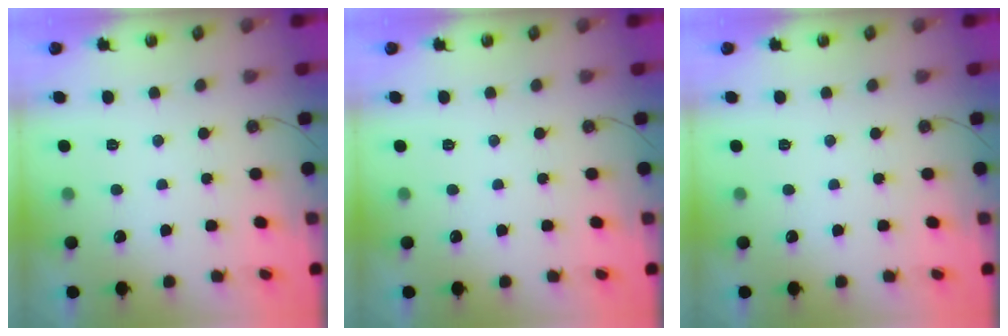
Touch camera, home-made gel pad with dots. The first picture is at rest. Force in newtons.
{"total": 0.0}
{"total": 0.0}